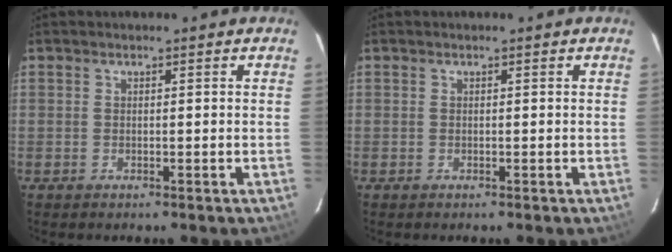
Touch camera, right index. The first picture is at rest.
{"total": 0.0}